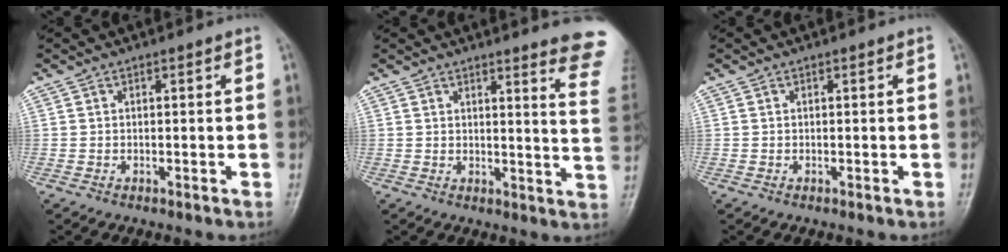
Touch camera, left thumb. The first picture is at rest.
{"total": 11.6, "force": [10.2, 0.0, 5.5], "torque": [-0.040, -0.100, 0.092]}
{"total": 0.0}